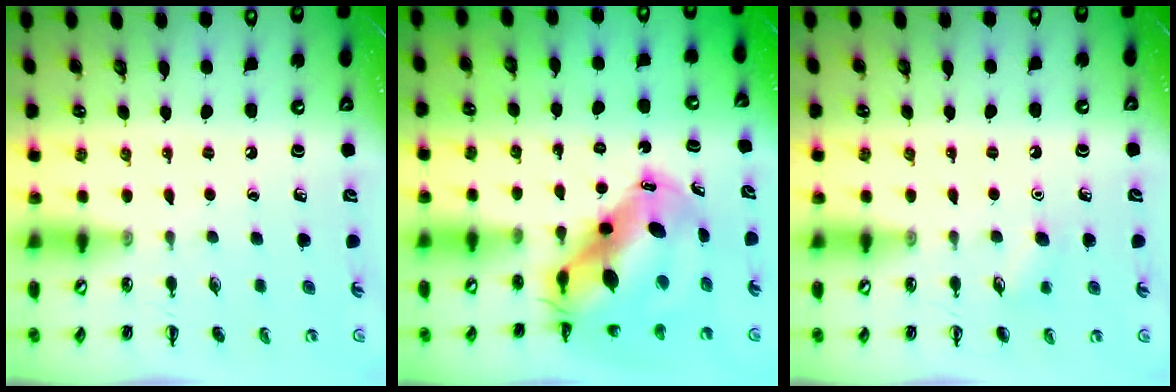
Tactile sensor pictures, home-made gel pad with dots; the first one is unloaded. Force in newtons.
{"total": 12.9, "press": 12.5, "slide": 3.5}
{"total": 5.1, "press": 4.9, "slide": 1.3}